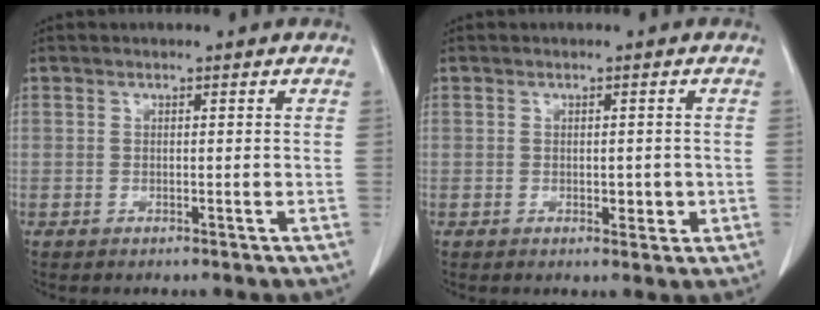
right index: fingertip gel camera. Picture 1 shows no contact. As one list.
[{"total": 2.0, "force": [-0.3, 1.2, 1.6], "torque": [-0.018, 0.001, 0.002]}]